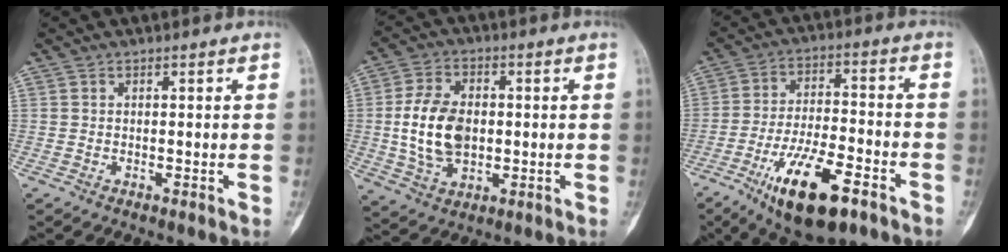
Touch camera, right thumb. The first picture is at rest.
{"total": 12.3, "force": [0.0, 8.1, 9.3], "torque": [-0.163, 0.004, 0.004]}
{"total": 16.4, "force": [-8.7, 6.1, 12.6], "torque": [-0.209, 0.038, -0.139]}